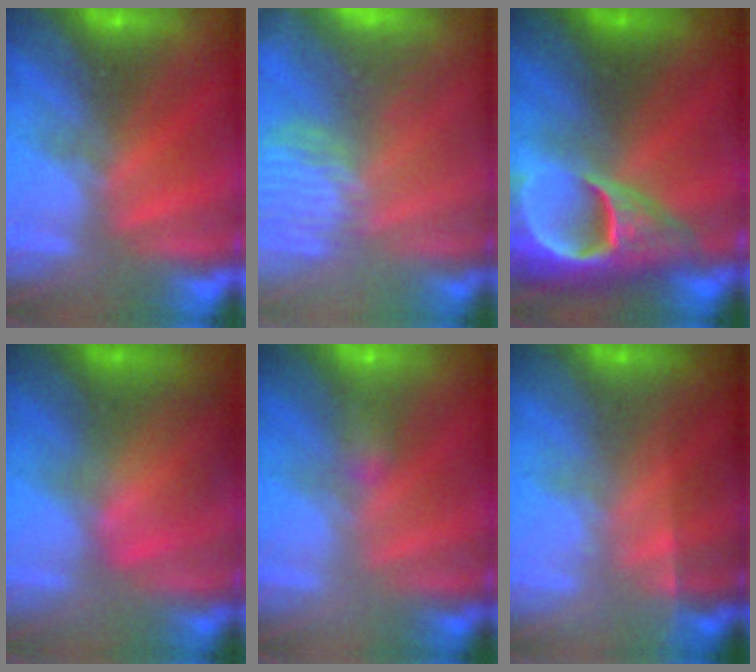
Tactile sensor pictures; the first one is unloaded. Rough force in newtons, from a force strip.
{"total": 4.4}
{"total": 8.7}
{"total": 3.8}
{"total": 2.2}
{"total": 1.8}